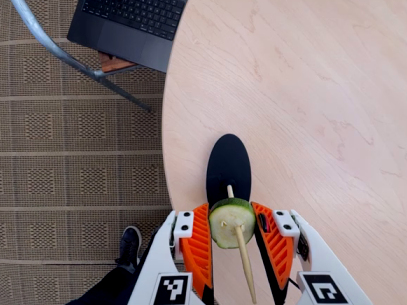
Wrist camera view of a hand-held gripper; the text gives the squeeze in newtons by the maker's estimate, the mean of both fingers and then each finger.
{"total": 9.1, "left": 8.8, "right": 9.3}